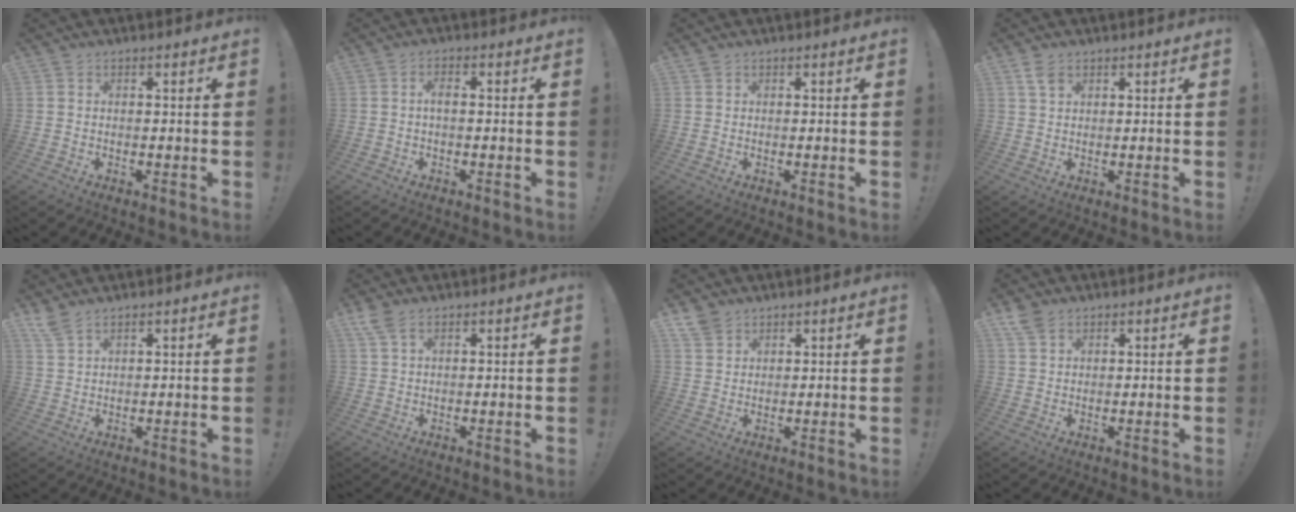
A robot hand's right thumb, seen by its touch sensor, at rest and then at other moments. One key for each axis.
{"total": 2.4, "fx": -0.2, "fy": 0.7, "fz": 2.3, "tx": -0.050, "ty": 0.010, "tz": -0.003}
{"total": 0.6, "fx": 0.5, "fy": 0.4, "fz": 0.1, "tx": 0.004, "ty": -0.003, "tz": 0.008}
{"total": 3.5, "fx": 2.1, "fy": 1.8, "fz": 2.1, "tx": -0.043, "ty": -0.001, "tz": 0.039}
{"total": 3.8, "fx": 3.1, "fy": 1.0, "fz": 2.1, "tx": -0.047, "ty": -0.012, "tz": 0.059}
{"total": 4.0, "fx": 2.4, "fy": 1.7, "fz": 2.8, "tx": -0.059, "ty": -0.004, "tz": 0.047}
{"total": 4.3, "fx": 3.5, "fy": 2.3, "fz": 1.1, "tx": -0.018, "ty": -0.020, "tz": 0.066}
{"total": 4.2, "fx": 2.9, "fy": 2.3, "fz": 1.9, "tx": -0.036, "ty": -0.010, "tz": 0.056}